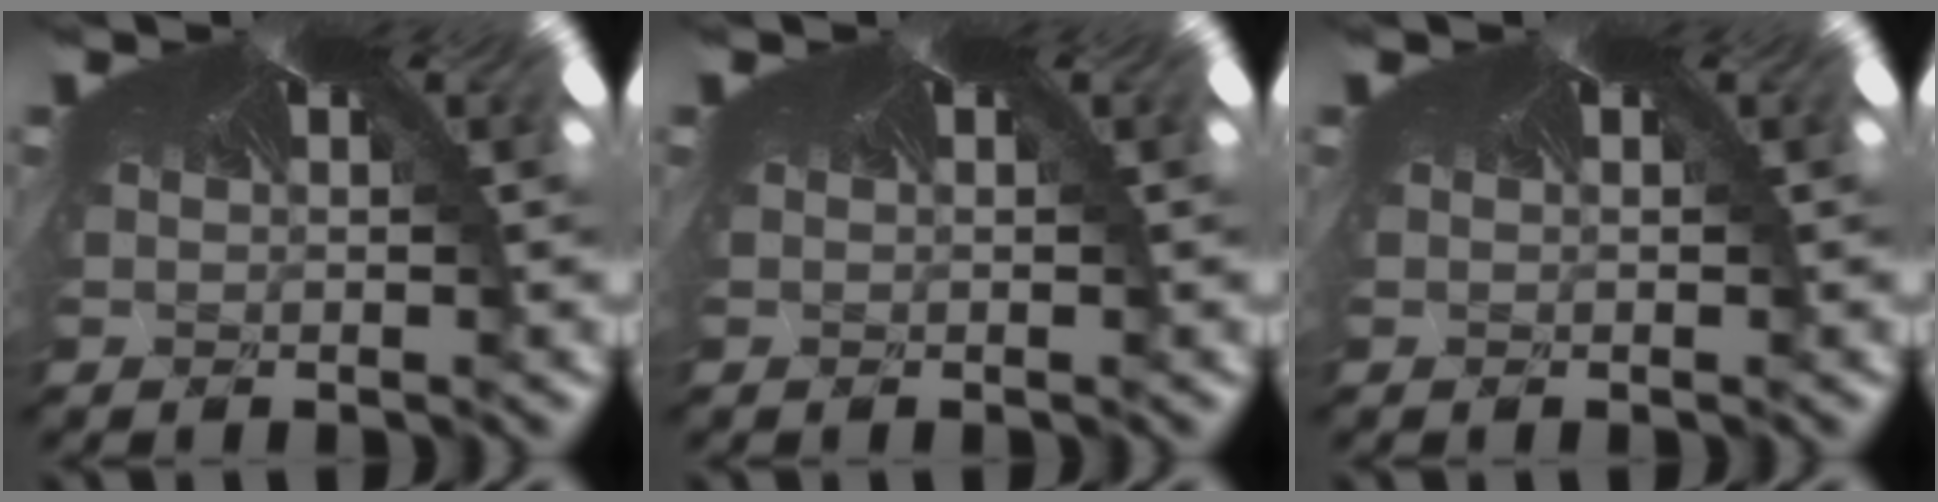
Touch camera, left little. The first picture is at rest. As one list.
[{"total": 0.0}, {"total": 0.0}]